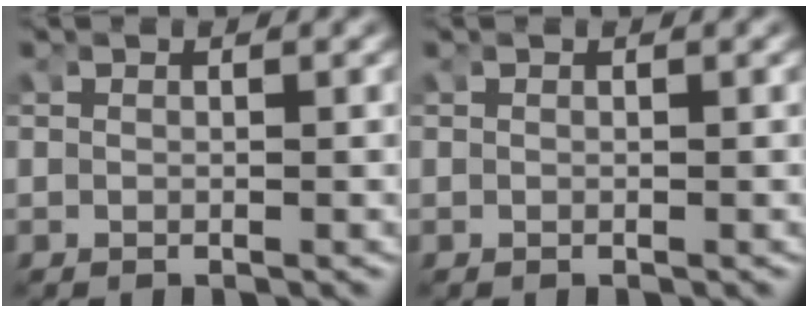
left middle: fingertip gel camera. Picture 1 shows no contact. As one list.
[{"total": 0.0}]